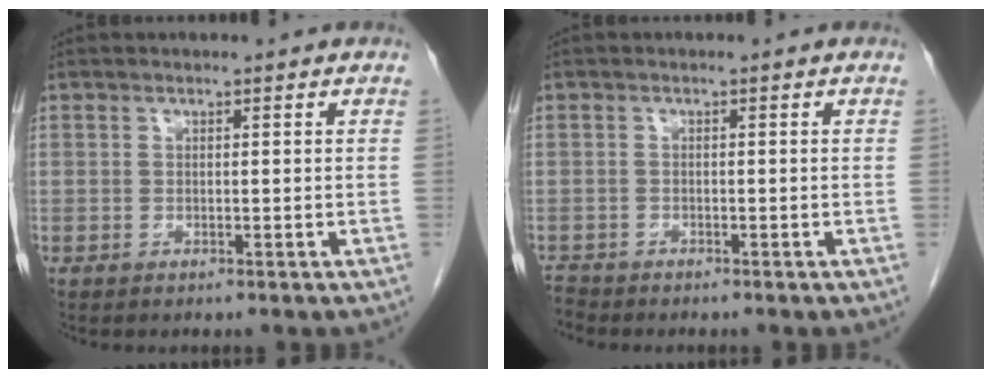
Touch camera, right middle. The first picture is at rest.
{"total": 1.6, "force": [-1.6, 0.1, -0.4], "torque": [0.004, -0.009, -0.030]}